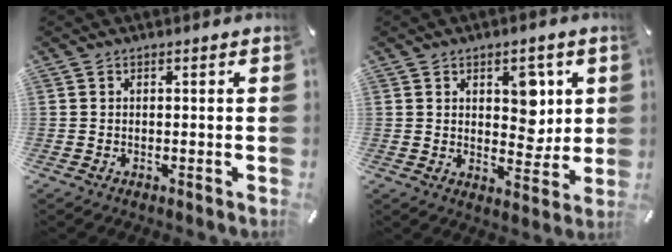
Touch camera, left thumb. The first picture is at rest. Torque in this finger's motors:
{"motor_torque": [0.35, -0.44, 0.05, -0.09, 0.11]}